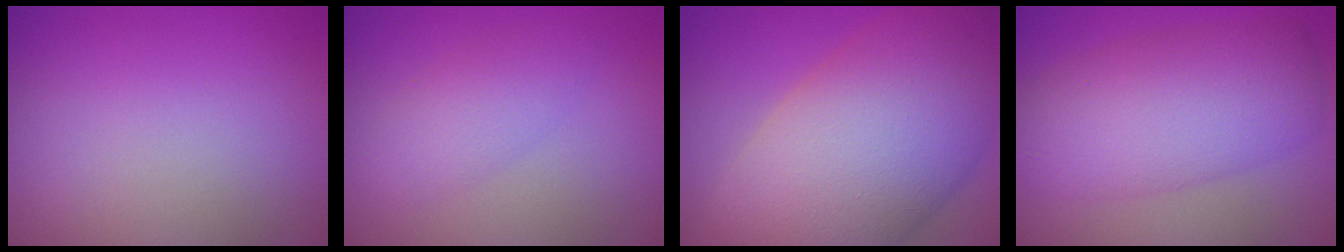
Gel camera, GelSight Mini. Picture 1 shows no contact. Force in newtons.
{"total": 2.8, "press": 2.8, "slide": 0.1}
{"total": 15.9, "press": 15.9, "slide": 0.6}
{"total": 7.5, "press": 7.5, "slide": 0.2}